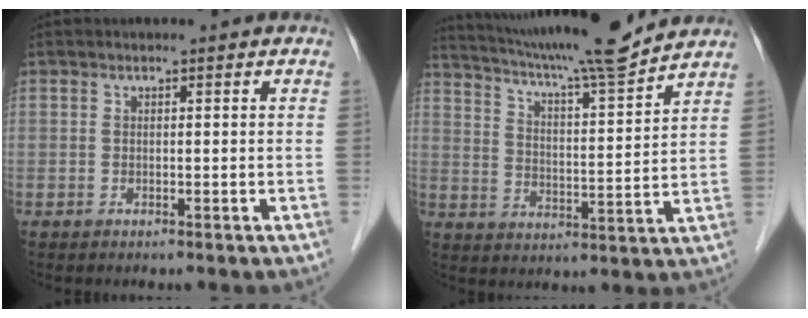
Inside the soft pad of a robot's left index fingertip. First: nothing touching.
{"total": 15.8, "force": [14.4, -0.5, 6.6], "torque": [-0.121, -0.010, 0.219]}